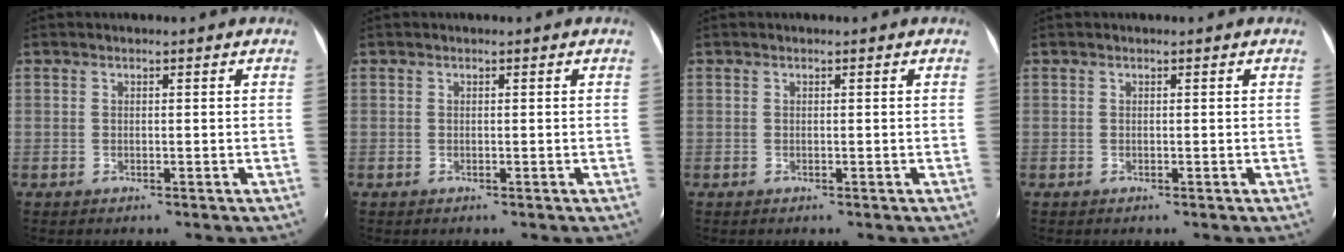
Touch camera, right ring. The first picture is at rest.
{"total": 0.0}
{"total": 0.0}
{"total": 0.0}